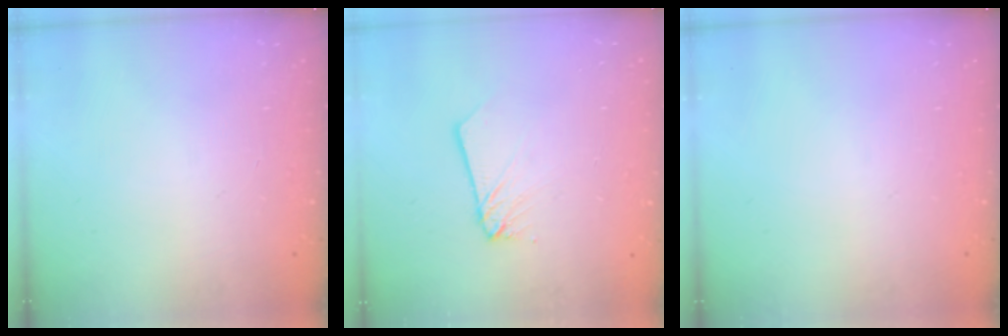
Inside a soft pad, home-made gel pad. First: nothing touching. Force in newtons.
{"total": 2.5, "press": 2.5, "slide": 0.1}
{"total": 0.0}